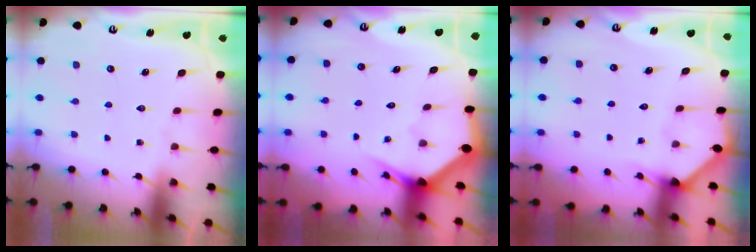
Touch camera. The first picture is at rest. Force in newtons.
{"total": 2.9, "press": 2.9, "slide": 0.0}
{"total": 1.9, "press": 1.9, "slide": 0.2}